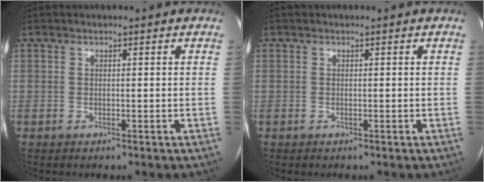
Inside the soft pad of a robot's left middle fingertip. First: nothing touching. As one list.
[{"total": 0.0}]